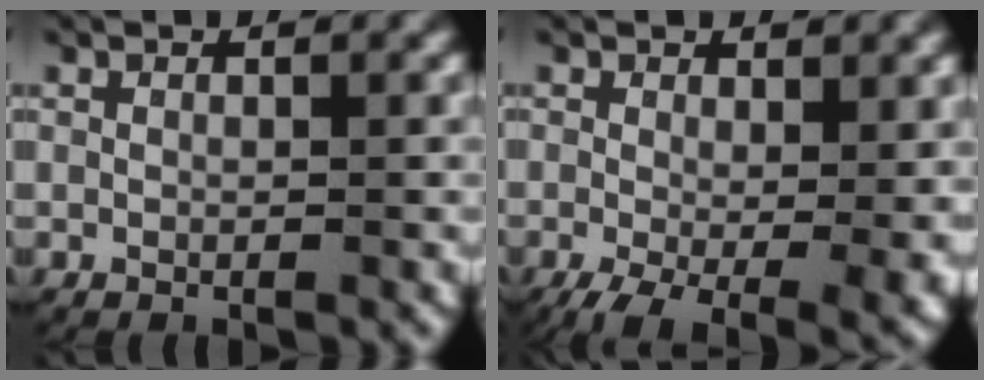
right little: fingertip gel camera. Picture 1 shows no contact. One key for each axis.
{"total": 7.9, "fx": -3.9, "fy": 3.3, "fz": 6.1, "tx": -0.085, "ty": -0.041, "tz": -0.040}